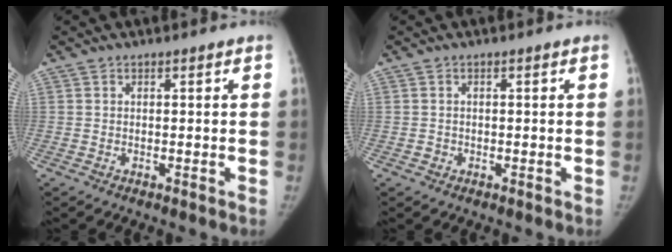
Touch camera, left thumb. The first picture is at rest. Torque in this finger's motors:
{"motor_torque": [-0.31, 0.28, 0.32, -0.30, 0.04]}